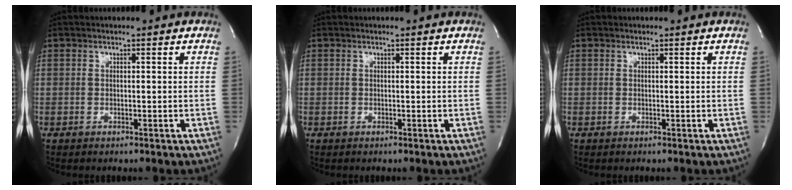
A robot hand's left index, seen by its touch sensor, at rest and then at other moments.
{"total": 0.0}
{"total": 0.0}